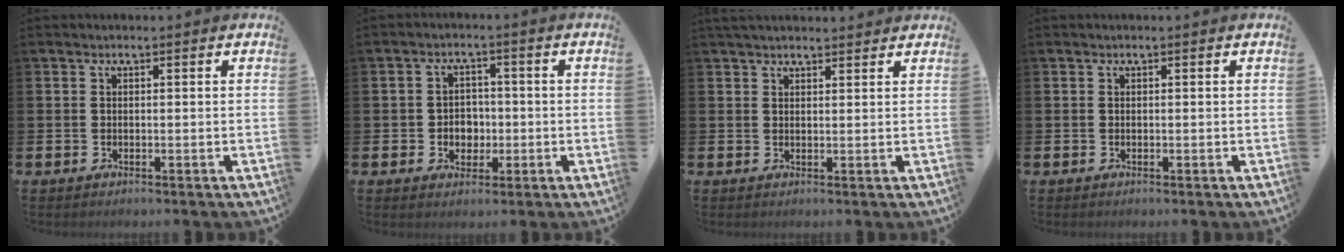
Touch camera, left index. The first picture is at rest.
{"total": 3.2, "force": [-0.4, 2.9, 1.3], "torque": [-0.022, 0.001, -0.017]}
{"total": 2.3, "force": [2.2, 0.5, 0.4], "torque": [0.000, -0.007, 0.038]}
{"total": 0.0}